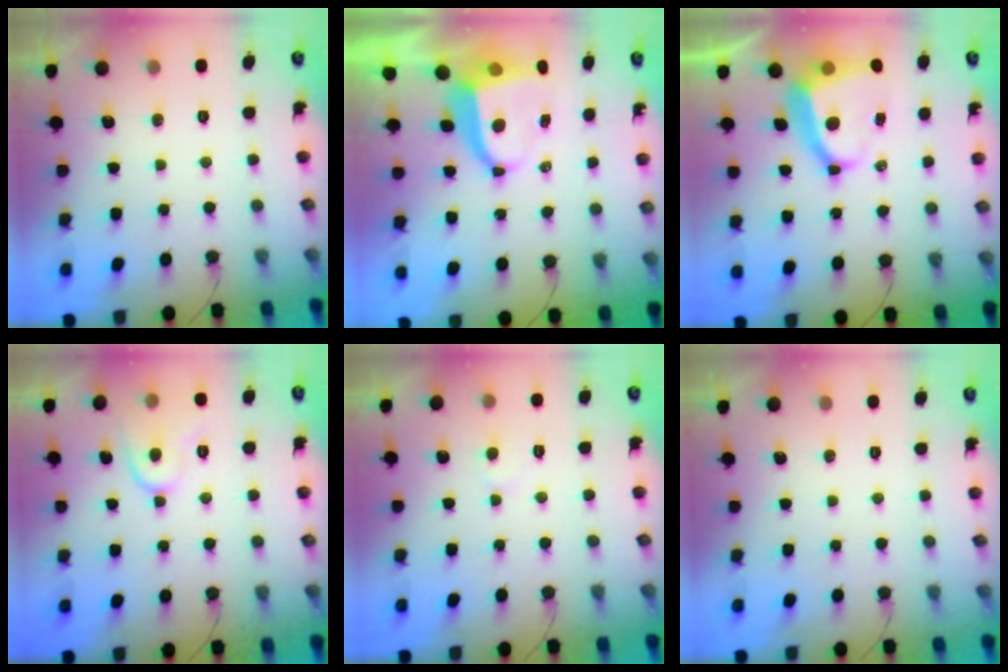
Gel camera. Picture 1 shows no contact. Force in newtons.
{"total": 8.0, "press": 7.9, "slide": 1.0}
{"total": 10.0, "press": 9.9, "slide": 1.5}
{"total": 8.4, "press": 8.3, "slide": 1.0}
{"total": 3.5, "press": 3.5, "slide": 0.3}
{"total": 0.0}